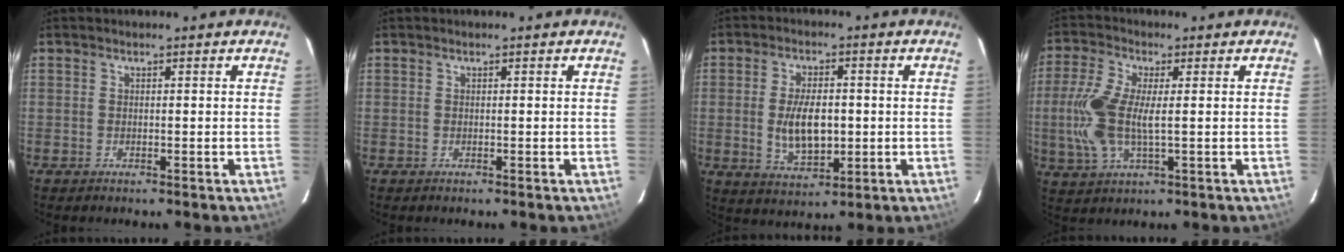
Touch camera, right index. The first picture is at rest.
{"total": 0.0}
{"total": 9.2, "force": [-0.5, 4.7, 8.0], "torque": [-0.153, -0.004, -0.001]}
{"total": 10.5, "force": [0.1, 4.2, 9.7], "torque": [-0.216, 0.002, 0.001]}